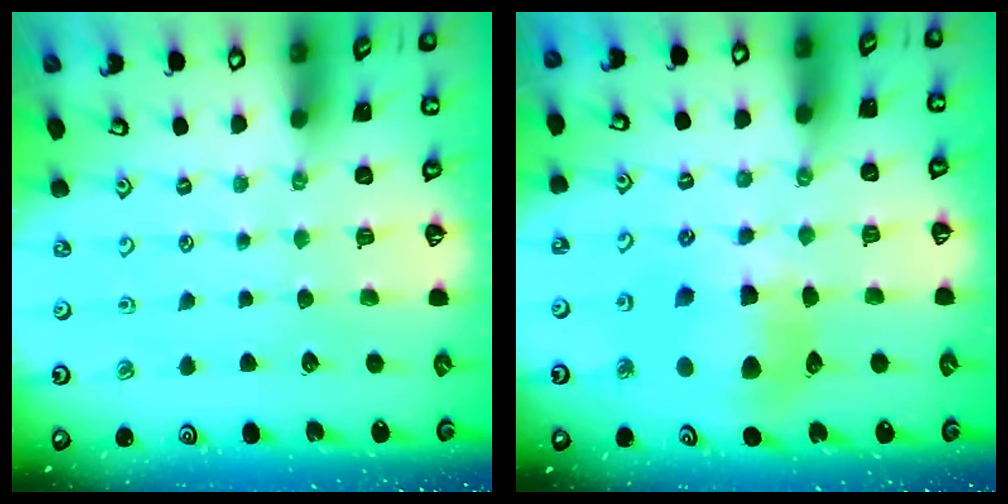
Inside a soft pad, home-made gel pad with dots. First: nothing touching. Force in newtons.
{"total": 11.8, "press": 11.6, "slide": 1.8}